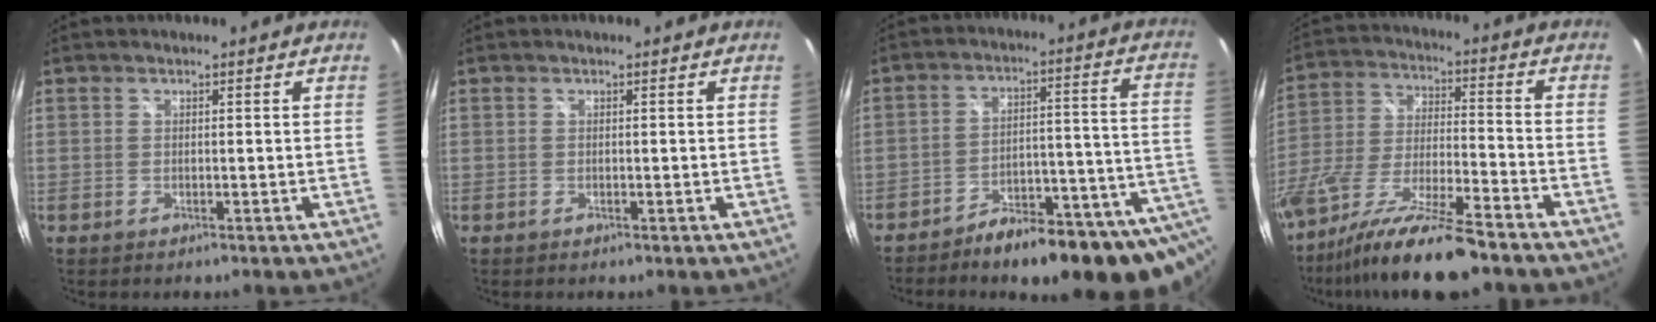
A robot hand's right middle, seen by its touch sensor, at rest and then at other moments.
{"total": 0.0}
{"total": 17.5, "force": [-10.0, 5.4, 13.2], "torque": [-0.162, -0.015, -0.132]}
{"total": 17.0, "force": [-13.2, 1.9, 10.5], "torque": [-0.215, -0.036, -0.235]}